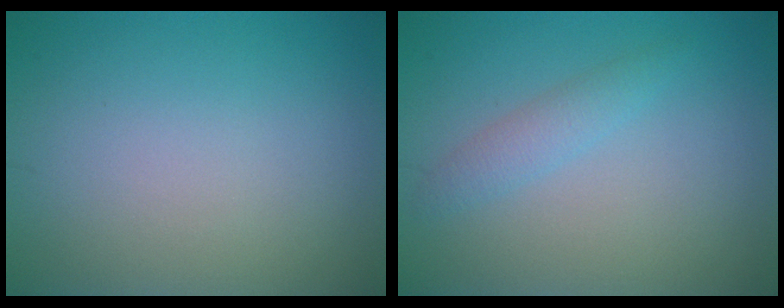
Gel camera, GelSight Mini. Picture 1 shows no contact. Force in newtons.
{"total": 1.7, "press": 1.7, "slide": 0.1}